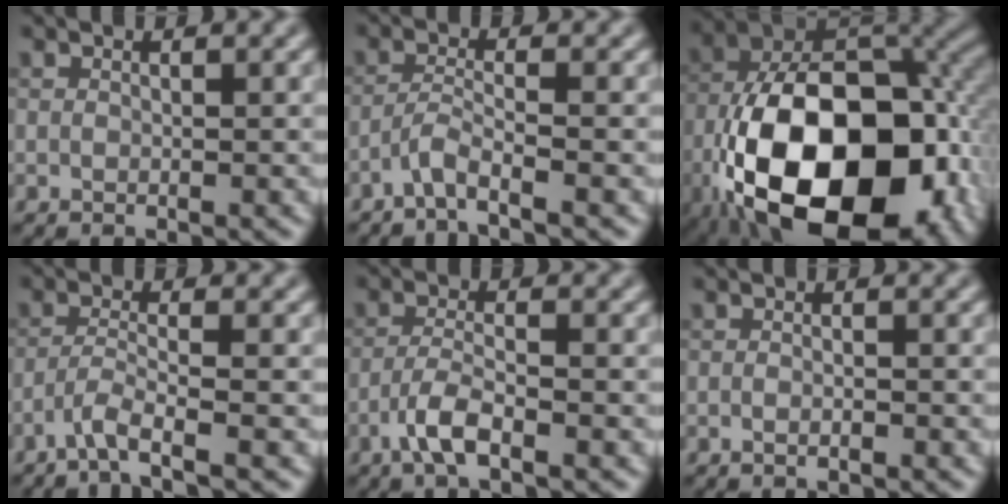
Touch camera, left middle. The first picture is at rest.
{"total": 2.4, "force": [-1.8, 0.0, 1.6], "torque": [-0.033, 0.003, -0.046]}
{"total": 19.9, "force": [-7.0, 11.8, 14.5], "torque": [-0.263, -0.030, -0.098]}
{"total": 2.7, "force": [-1.9, 0.1, 2.0], "torque": [-0.036, 0.001, -0.051]}
{"total": 3.0, "force": [-1.8, 0.7, 2.3], "torque": [-0.050, 0.004, -0.042]}
{"total": 0.8, "force": [-0.4, 0.2, 0.6], "torque": [-0.011, -0.003, -0.007]}